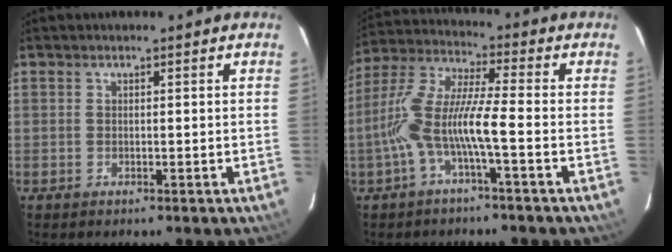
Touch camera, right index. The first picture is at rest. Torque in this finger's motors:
{"motor_torque": [0.82, -0.55, 0.93, 0.21]}